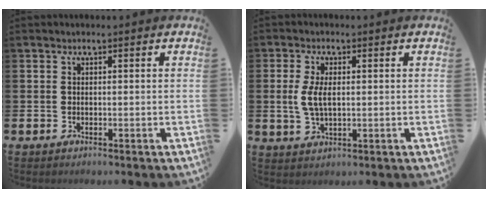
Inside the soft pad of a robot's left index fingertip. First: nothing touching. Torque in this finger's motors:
{"motor_torque": [1.30, 0.04, 0.22, 0.21]}